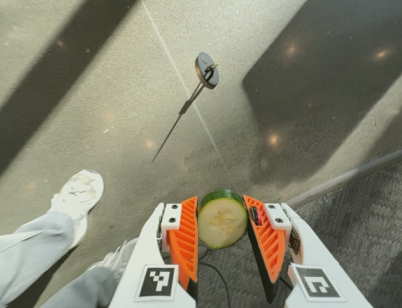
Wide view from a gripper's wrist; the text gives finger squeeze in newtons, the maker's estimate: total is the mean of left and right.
{"total": 12.5, "left": 12.9, "right": 12.1}